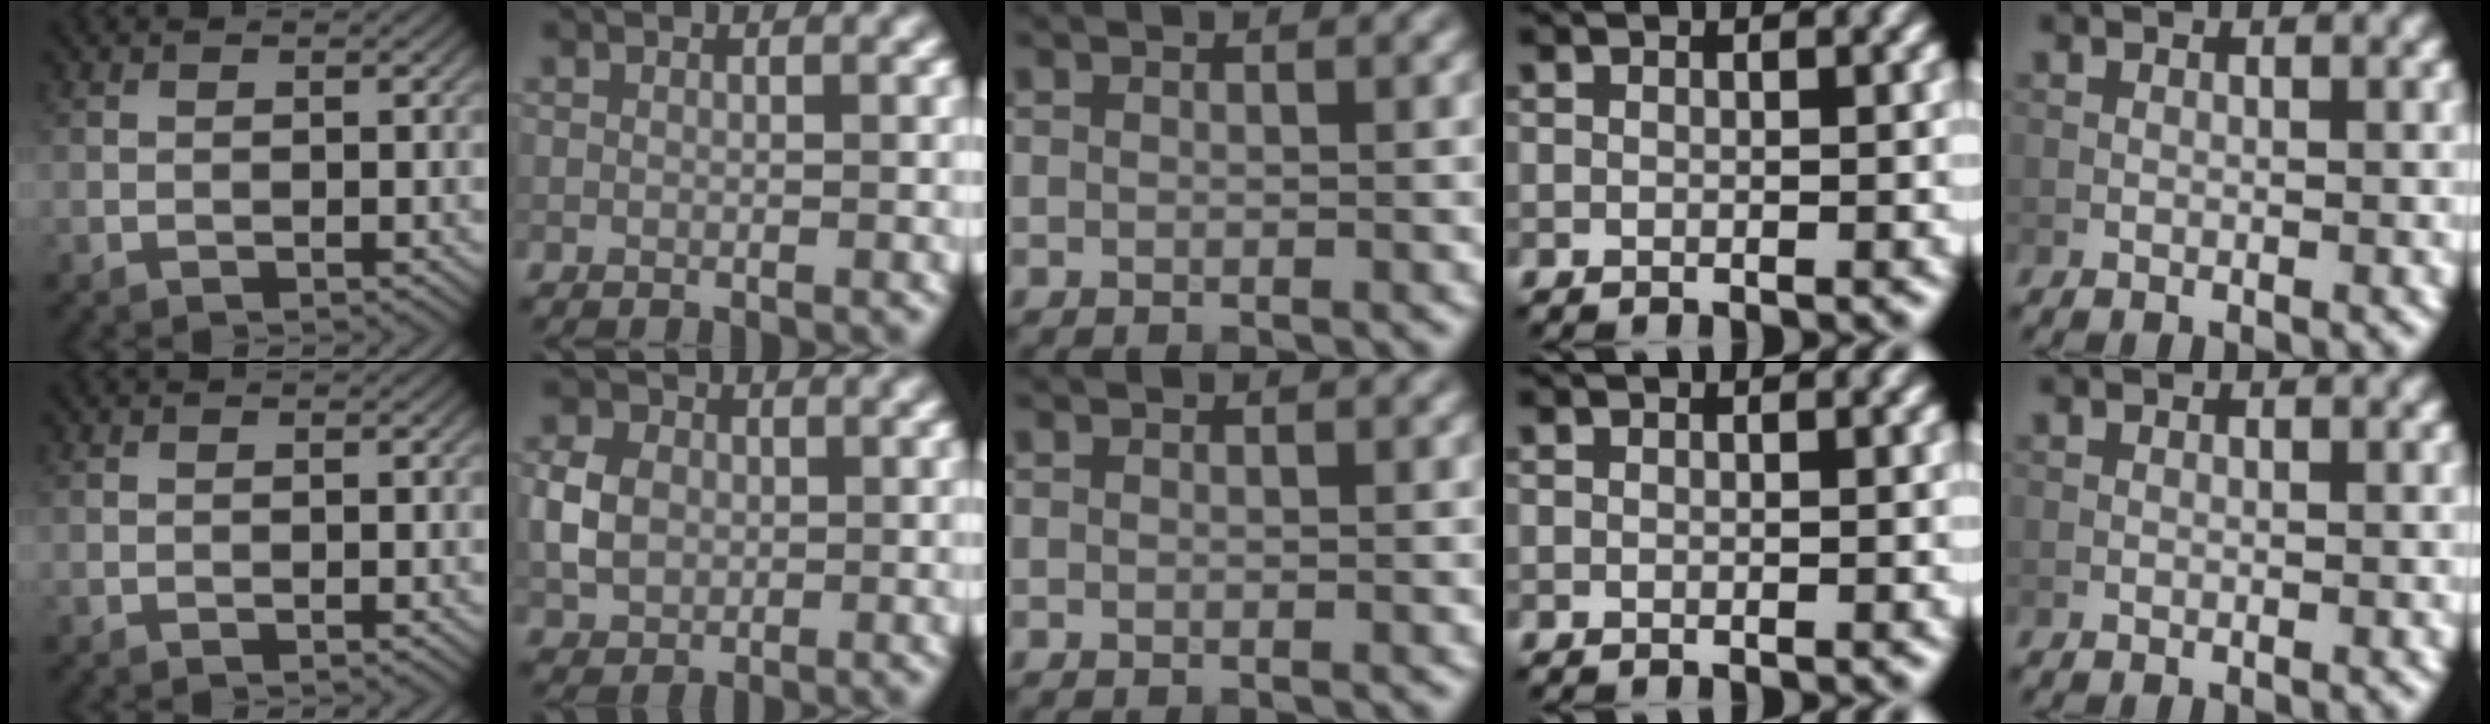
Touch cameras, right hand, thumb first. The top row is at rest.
{"index": {"total": 4.0, "force": [-0.1, 3.4, 2.3], "torque": [-0.046, 0.004, -0.005]}}